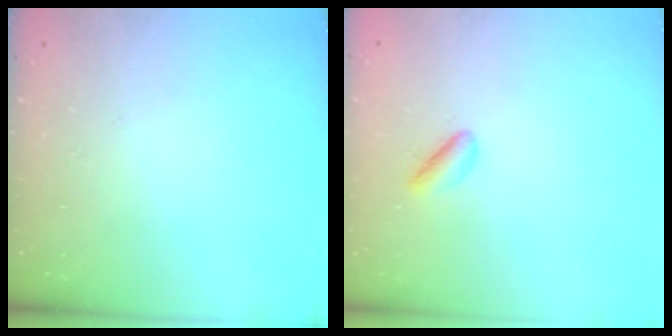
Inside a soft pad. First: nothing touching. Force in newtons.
{"total": 2.8, "press": 2.6, "slide": 0.9}